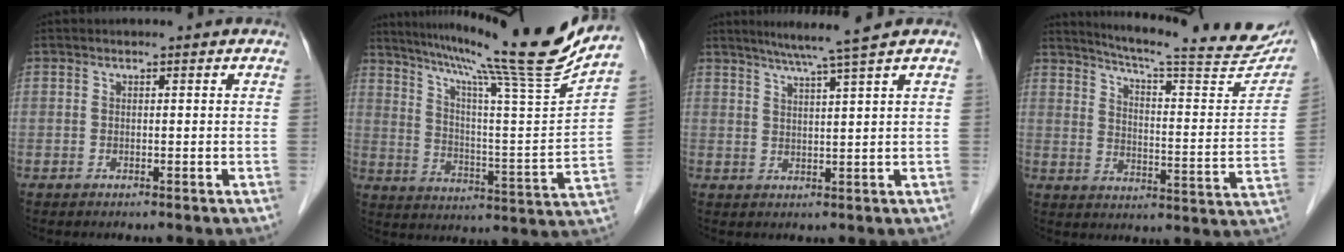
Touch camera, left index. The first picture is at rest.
{"total": 22.6, "force": [18.9, -2.6, 12.0], "torque": [-0.198, -0.044, 0.274]}
{"total": 6.1, "force": [4.7, -1.7, 3.5], "torque": [-0.058, 0.000, 0.079]}
{"total": 24.2, "force": [21.4, 1.9, 11.1], "torque": [-0.164, -0.057, 0.267]}